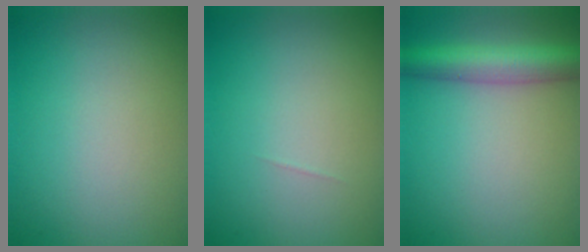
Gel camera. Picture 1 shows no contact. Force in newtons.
{"total": 0.0}
{"total": 5.2, "press": 5.2, "slide": 0.1}